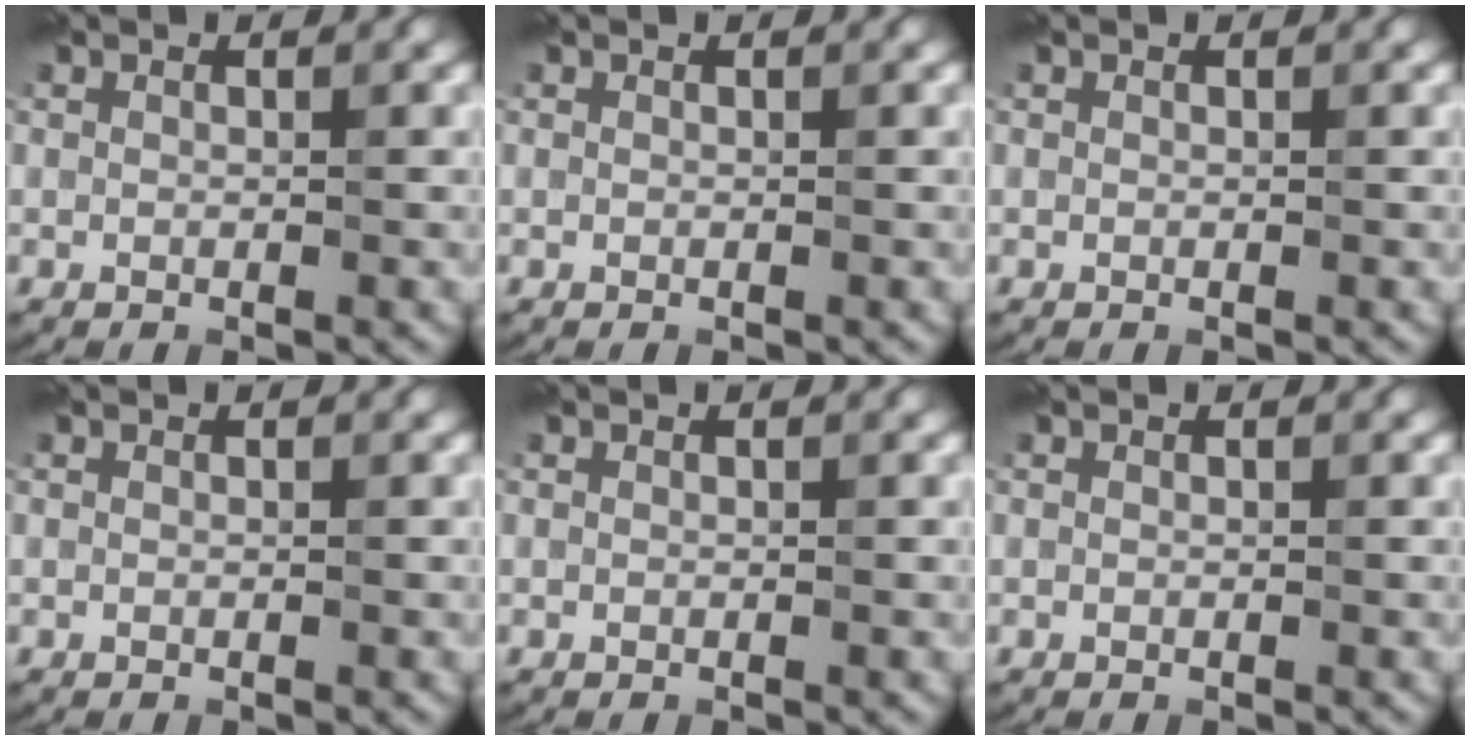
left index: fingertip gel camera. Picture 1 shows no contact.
{"total": 0.0}
{"total": 0.0}
{"total": 0.0}
{"total": 0.0}
{"total": 0.0}